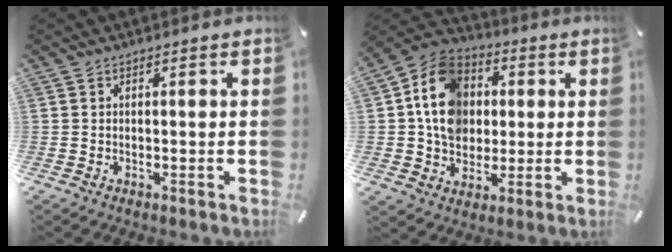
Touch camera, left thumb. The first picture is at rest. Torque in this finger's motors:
{"motor_torque": [1.99, 1.99, 1.00, -0.58, 0.43]}